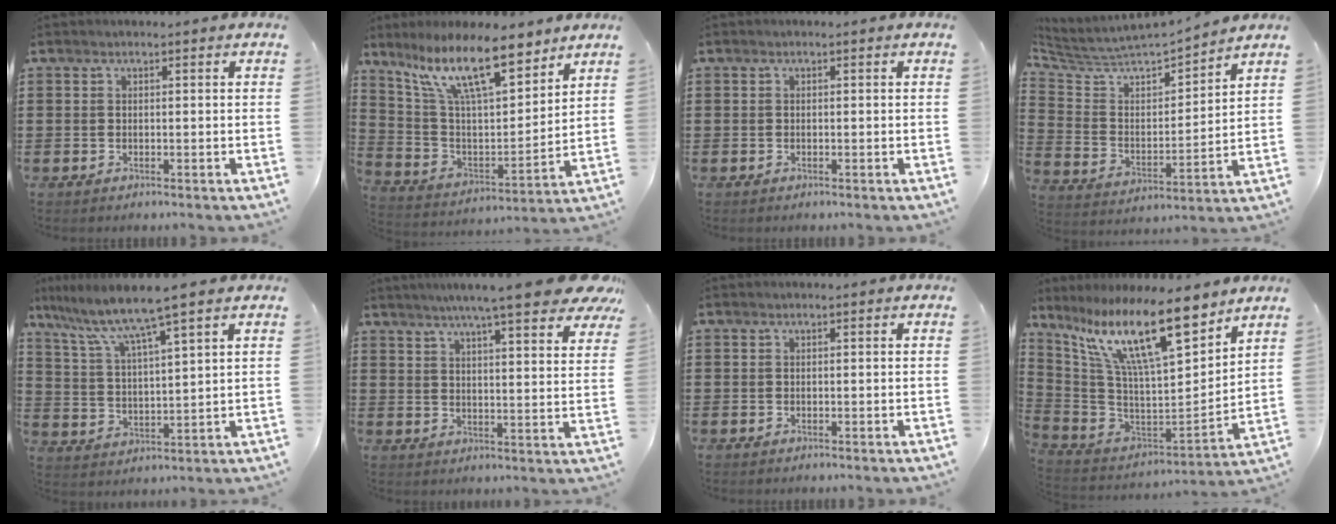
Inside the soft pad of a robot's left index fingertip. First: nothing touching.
{"total": 14.2, "force": [10.2, 3.5, 9.2], "torque": [-0.196, -0.036, 0.179]}
{"total": 0.0}
{"total": 5.0, "force": [4.6, 1.3, 1.4], "torque": [-0.058, -0.039, 0.070]}
{"total": 7.5, "force": [5.9, -0.1, 4.6], "torque": [-0.112, -0.033, 0.096]}
{"total": 9.3, "force": [7.6, 0.2, 5.4], "torque": [-0.113, -0.030, 0.128]}
{"total": 0.0}
{"total": 17.1, "force": [11.1, 4.0, 12.5], "torque": [-0.269, -0.057, 0.188]}